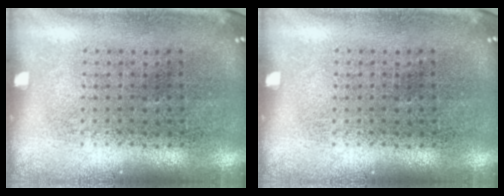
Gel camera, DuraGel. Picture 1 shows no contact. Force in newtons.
{"total": 0.0}